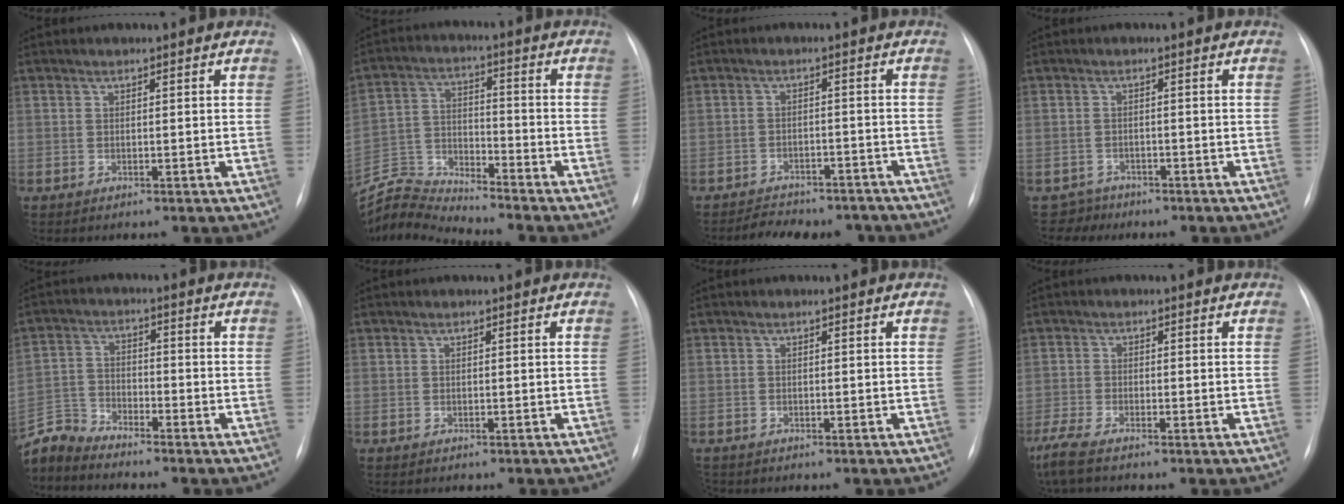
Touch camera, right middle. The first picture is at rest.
{"total": 8.4, "force": [-8.1, -1.9, -1.5], "torque": [0.015, 0.023, -0.152]}
{"total": 10.0, "force": [-8.9, 3.6, 2.5], "torque": [-0.043, 0.007, -0.109]}
{"total": 2.3, "force": [-1.7, 0.9, -1.1], "torque": [0.020, 0.001, -0.030]}
{"total": 6.6, "force": [-6.6, 0.1, -0.3], "torque": [-0.002, 0.003, -0.133]}
{"total": 0.9, "force": [-0.8, 0.2, 0.4], "torque": [-0.007, -0.001, -0.009]}
{"total": 1.0, "force": [-0.9, 0.5, 0.1], "torque": [-0.004, -0.001, -0.013]}
{"total": 4.5, "force": [-3.7, 0.4, 2.6], "torque": [-0.063, -0.018, -0.073]}